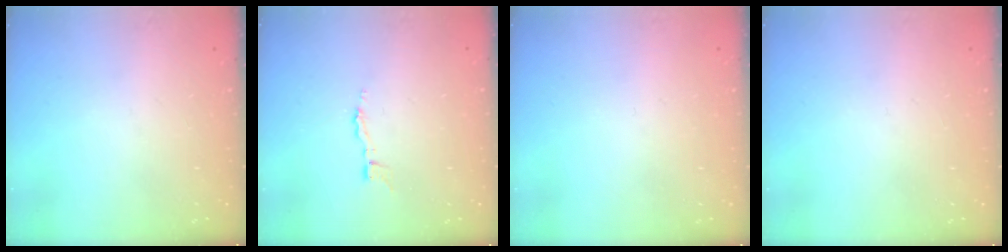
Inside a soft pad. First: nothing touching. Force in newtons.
{"total": 2.9, "press": 2.9, "slide": 0.3}
{"total": 0.0}
{"total": 0.0}